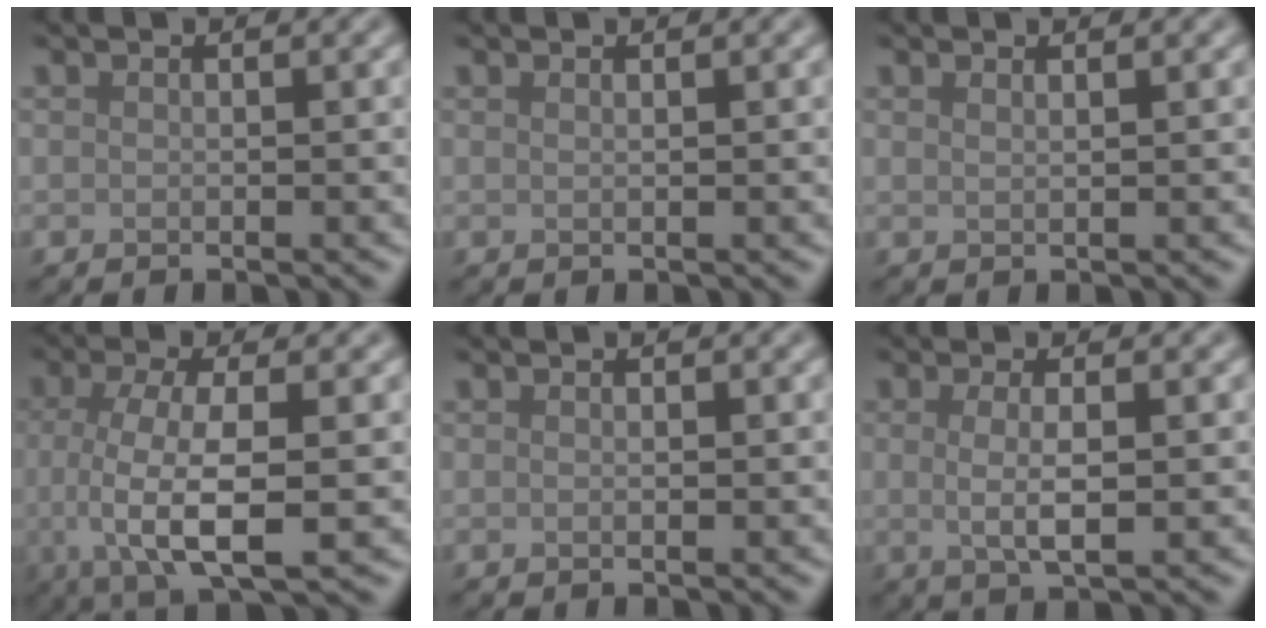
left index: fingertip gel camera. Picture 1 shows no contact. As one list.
[{"total": 0.6, "force": [0.5, 0.2, 0.4], "torque": [-0.003, -0.001, 0.003]}, {"total": 1.1, "force": [0.8, 0.4, 0.6], "torque": [-0.004, 0.002, 0.004]}, {"total": 6.8, "force": [-0.7, 2.1, 6.5], "torque": [-0.121, -0.010, -0.009]}, {"total": 0.0}, {"total": 3.1, "force": [0.1, 0.8, 3.0], "torque": [-0.057, -0.003, 0.002]}]